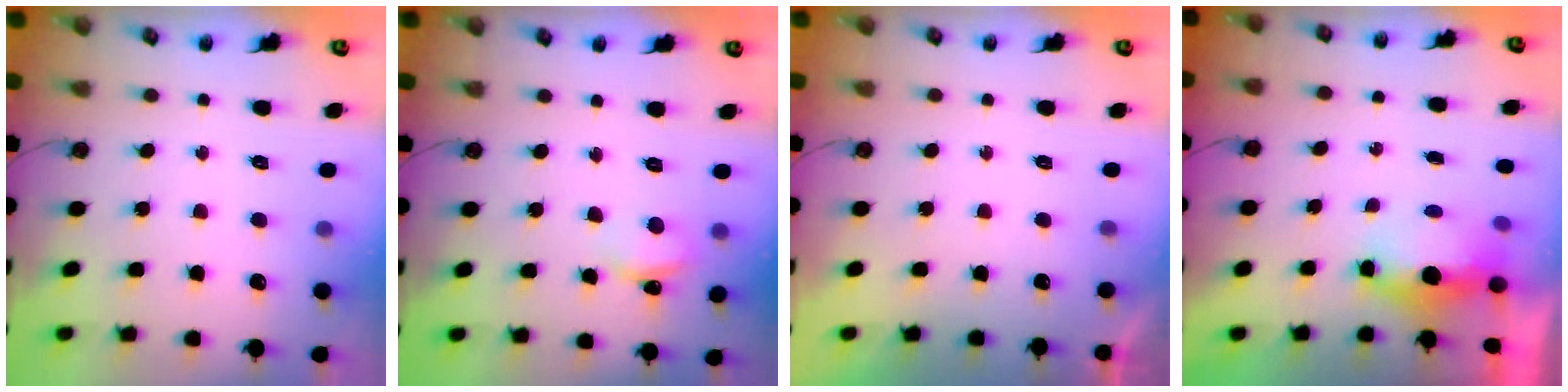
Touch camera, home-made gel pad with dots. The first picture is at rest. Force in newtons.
{"total": 3.4, "press": 3.4, "slide": 0.5}
{"total": 0.0}
{"total": 14.5, "press": 7.0, "slide": 12.7}